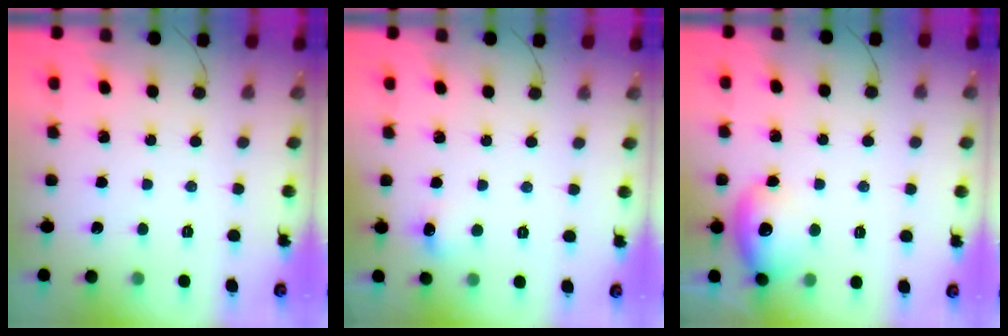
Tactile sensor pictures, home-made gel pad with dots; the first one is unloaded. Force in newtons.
{"total": 5.4, "press": 5.1, "slide": 1.7}
{"total": 11.8, "press": 11.7, "slide": 1.6}